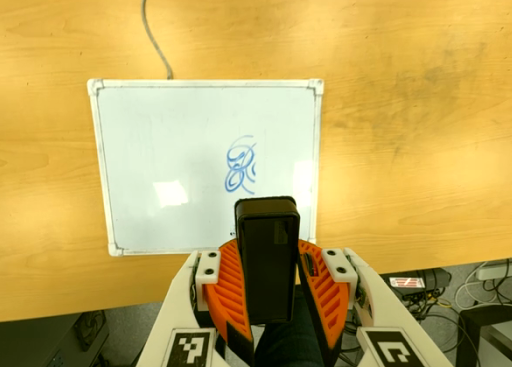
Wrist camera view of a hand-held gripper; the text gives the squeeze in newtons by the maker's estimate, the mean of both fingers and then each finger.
{"total": 9.0, "left": 9.4, "right": 8.7}